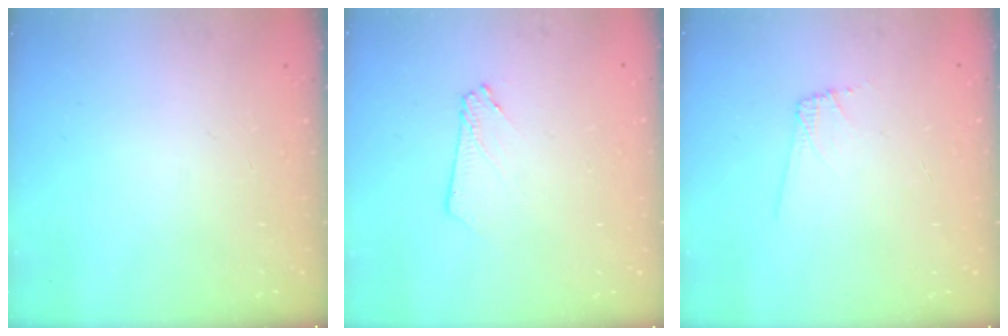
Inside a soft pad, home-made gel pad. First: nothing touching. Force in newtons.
{"total": 3.6, "press": 3.6, "slide": 0.0}
{"total": 5.4, "press": 5.4, "slide": 0.6}